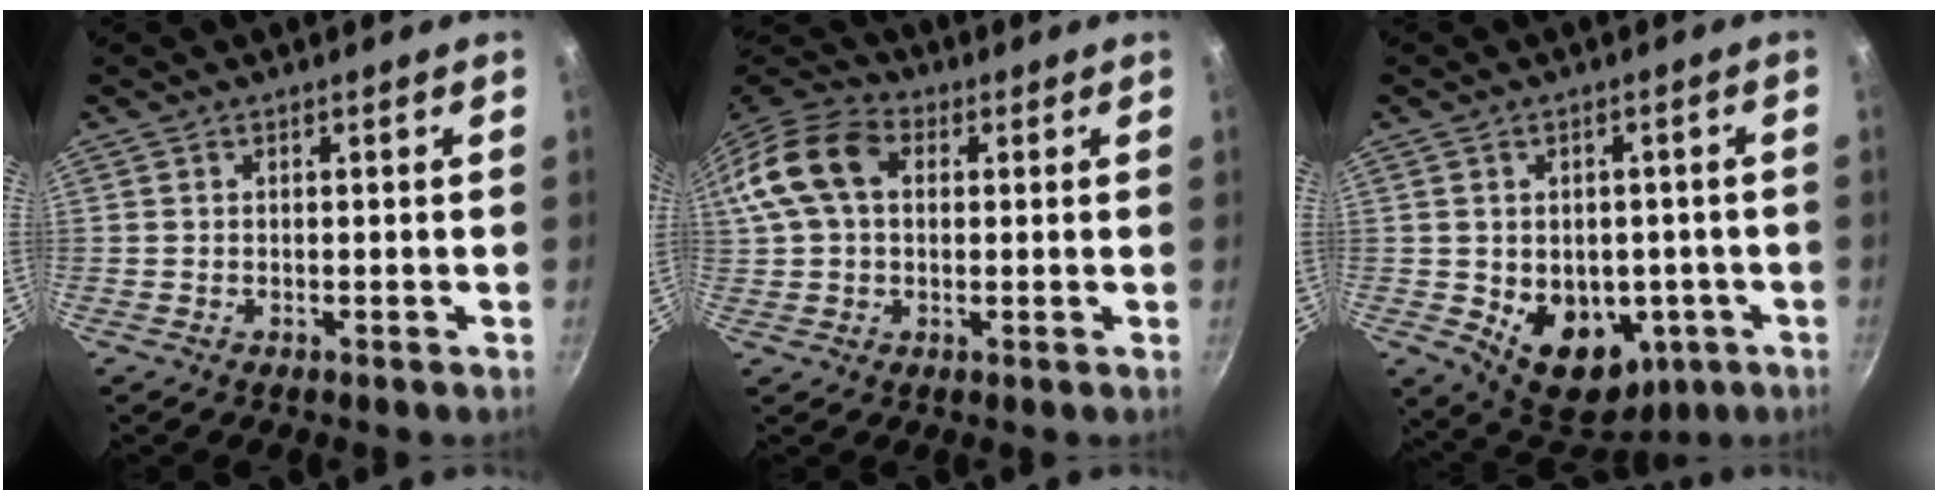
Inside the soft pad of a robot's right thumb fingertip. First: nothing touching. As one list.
[{"total": 14.0, "force": [3.0, 9.7, 9.7], "torque": [-0.177, 0.031, 0.038]}, {"total": 14.3, "force": [-3.2, 10.4, 9.2], "torque": [-0.095, -0.005, -0.021]}]